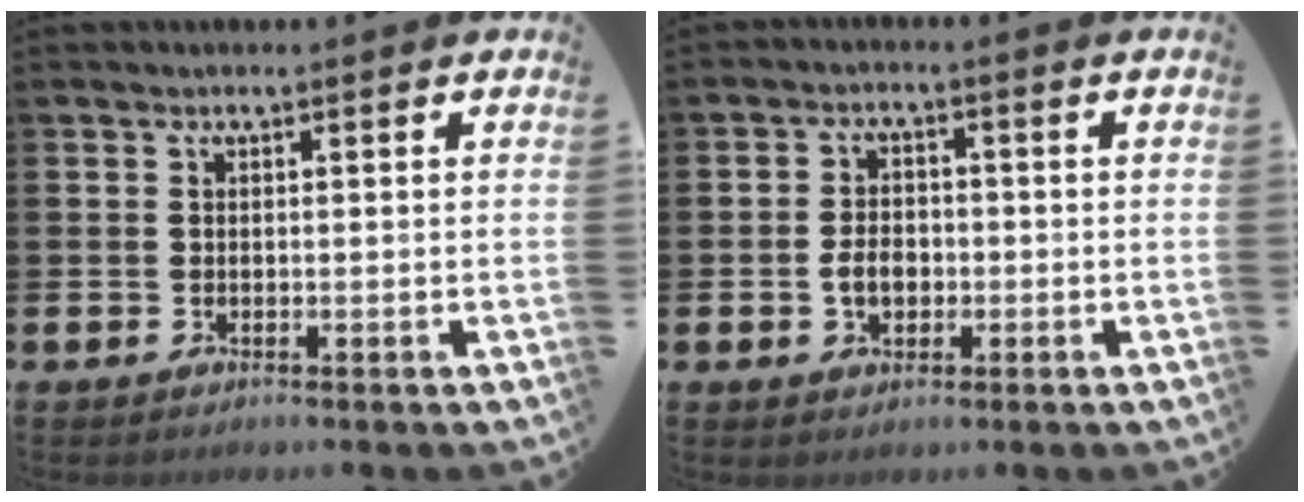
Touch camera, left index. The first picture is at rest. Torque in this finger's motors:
{"motor_torque": [0.34, -0.02, 0.13, 0.04]}